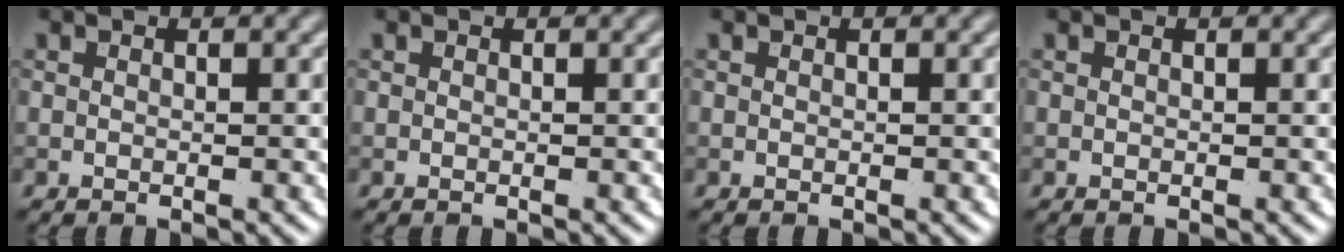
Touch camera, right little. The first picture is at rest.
{"total": 0.0}
{"total": 0.0}
{"total": 0.0}